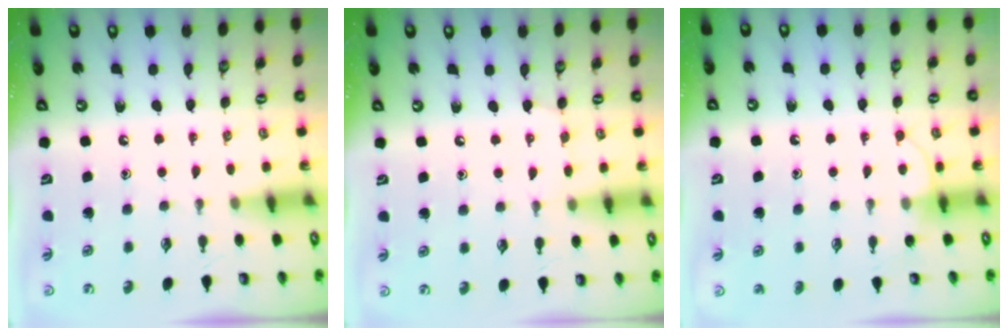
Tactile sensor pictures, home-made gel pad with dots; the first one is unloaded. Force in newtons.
{"total": 5.0, "press": 4.9, "slide": 0.5}
{"total": 7.0, "press": 7.0, "slide": 0.7}